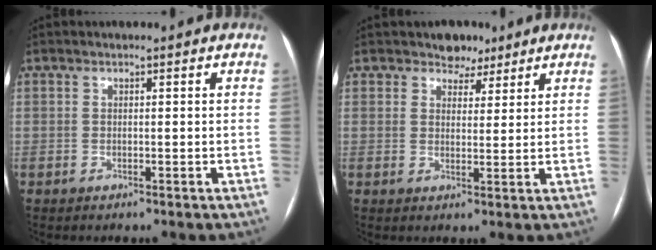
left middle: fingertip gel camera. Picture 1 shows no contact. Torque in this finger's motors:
{"motor_torque": [0.10, -0.10, -0.01, -0.01]}